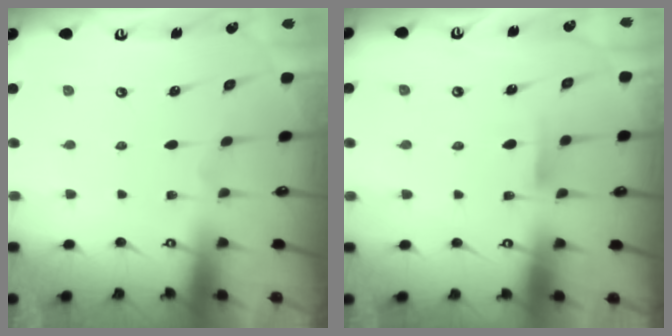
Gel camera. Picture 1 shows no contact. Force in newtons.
{"total": 5.4, "press": 5.3, "slide": 0.8}